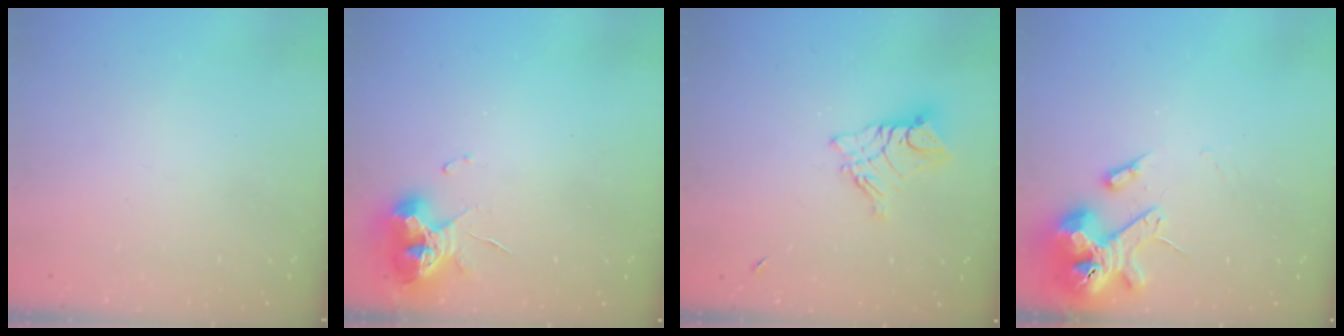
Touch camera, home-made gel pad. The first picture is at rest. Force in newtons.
{"total": 8.9, "press": 8.8, "slide": 1.1}
{"total": 9.1, "press": 9.0, "slide": 0.8}
{"total": 13.5, "press": 13.4, "slide": 2.0}